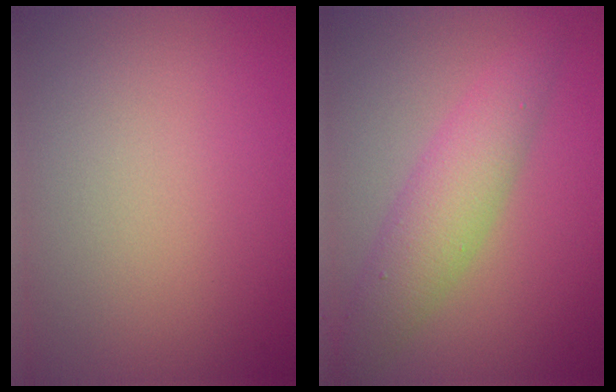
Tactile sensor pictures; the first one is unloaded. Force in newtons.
{"total": 4.4, "press": 4.4, "slide": 0.2}